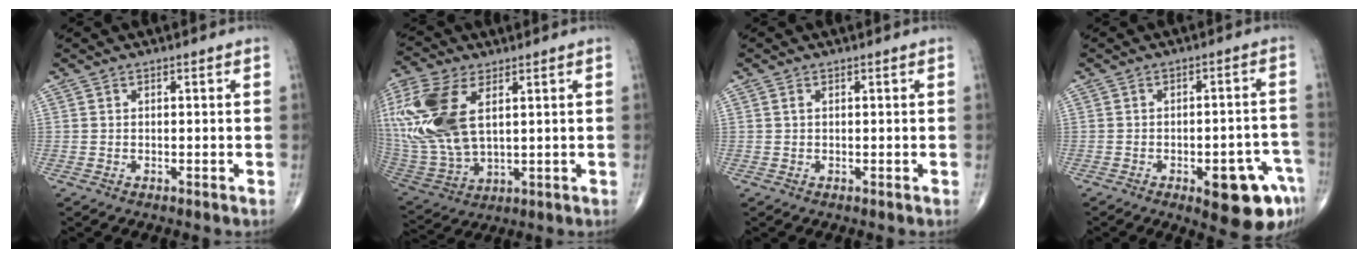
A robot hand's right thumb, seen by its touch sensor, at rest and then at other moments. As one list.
[{"total": 20.1, "force": [5.5, 10.6, 16.1], "torque": [-0.381, -0.019, 0.111]}, {"total": 0.6, "force": [0.2, 0.3, 0.4], "torque": [-0.010, 0.005, 0.003]}, {"total": 12.0, "force": [-5.9, 4.2, 9.6], "torque": [-0.093, 0.031, -0.066]}]